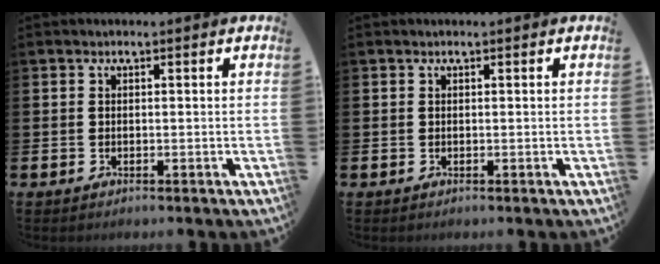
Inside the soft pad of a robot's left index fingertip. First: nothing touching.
{"total": 0.0}